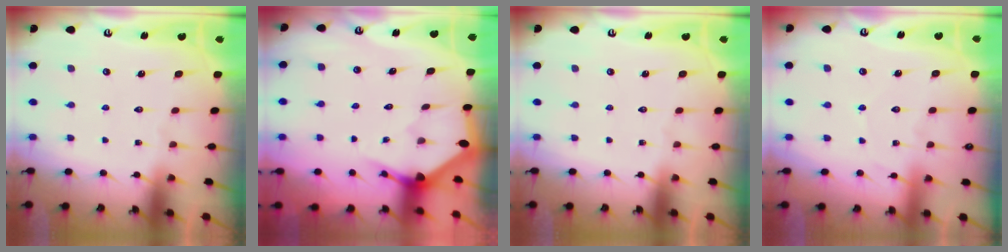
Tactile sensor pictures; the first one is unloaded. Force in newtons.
{"total": 2.9, "press": 2.9, "slide": 0.2}
{"total": 0.0}
{"total": 2.7, "press": 2.7, "slide": 0.3}